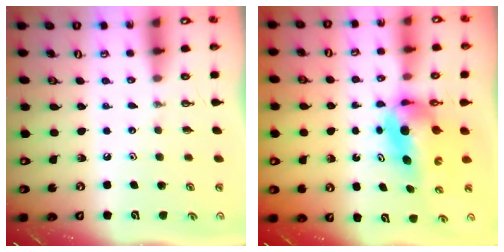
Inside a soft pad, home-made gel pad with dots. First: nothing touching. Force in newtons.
{"total": 6.1, "press": 6.0, "slide": 1.0}